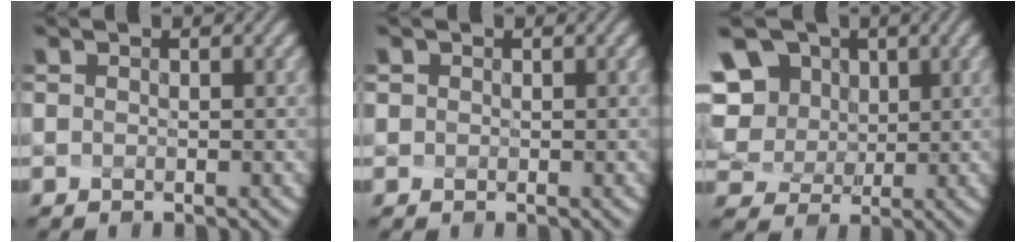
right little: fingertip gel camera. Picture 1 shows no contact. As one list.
[{"total": 1.2, "force": [0.6, 1.0, 0.3], "torque": [0.004, 0.008, 0.004]}, {"total": 8.5, "force": [3.9, 6.4, 4.2], "torque": [-0.097, 0.014, 0.075]}]